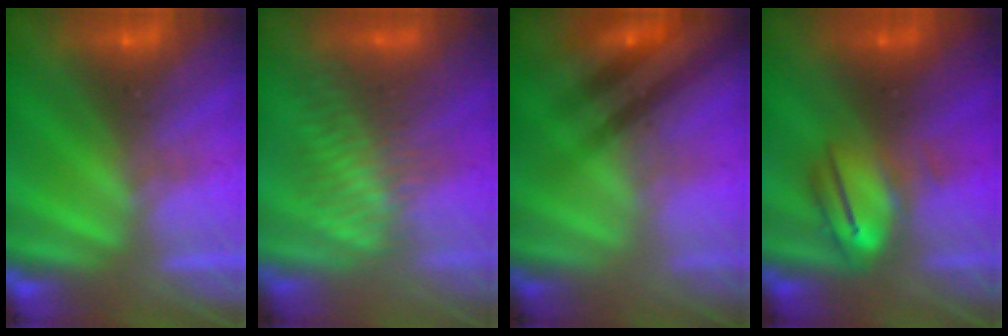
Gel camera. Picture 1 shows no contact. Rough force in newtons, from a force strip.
{"total": 3.0}
{"total": 2.8}
{"total": 3.5}